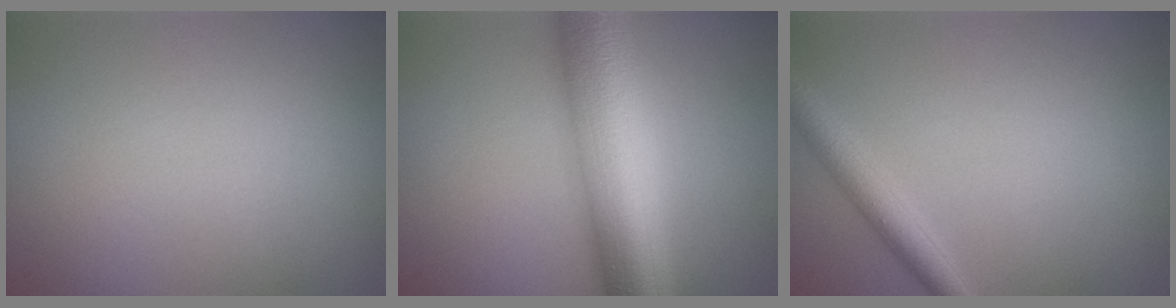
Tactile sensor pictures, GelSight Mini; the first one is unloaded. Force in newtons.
{"total": 10.7, "press": 10.7, "slide": 0.1}
{"total": 2.7, "press": 2.7, "slide": 0.1}